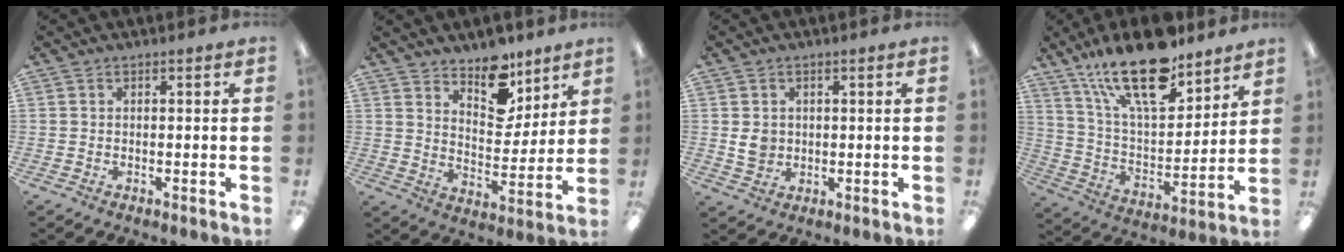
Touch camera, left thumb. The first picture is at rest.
{"total": 11.5, "force": [9.0, 5.9, 4.2], "torque": [-0.052, -0.062, 0.166]}
{"total": 4.2, "force": [0.6, 3.7, 1.9], "torque": [-0.022, 0.000, 0.009]}
{"total": 22.3, "force": [16.0, 8.4, 13.1], "torque": [-0.229, -0.090, 0.277]}